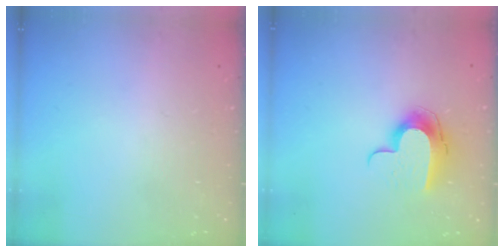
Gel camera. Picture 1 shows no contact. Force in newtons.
{"total": 11.2, "press": 11.1, "slide": 0.7}